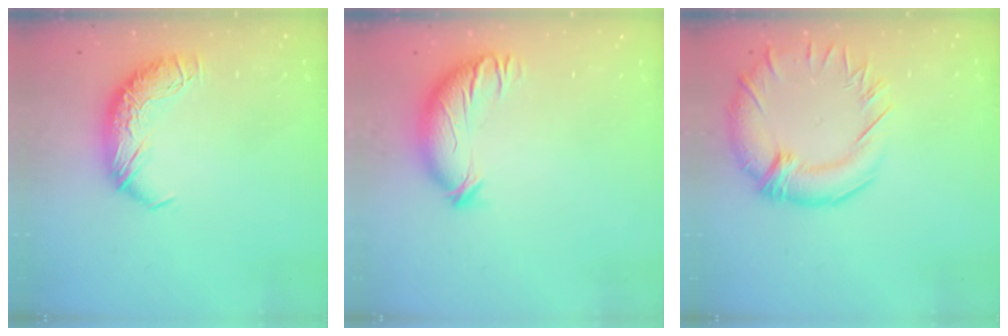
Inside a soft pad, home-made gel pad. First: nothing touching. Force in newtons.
{"total": 3.7, "press": 2.8, "slide": 2.3}
{"total": 5.5, "press": 4.7, "slide": 2.8}